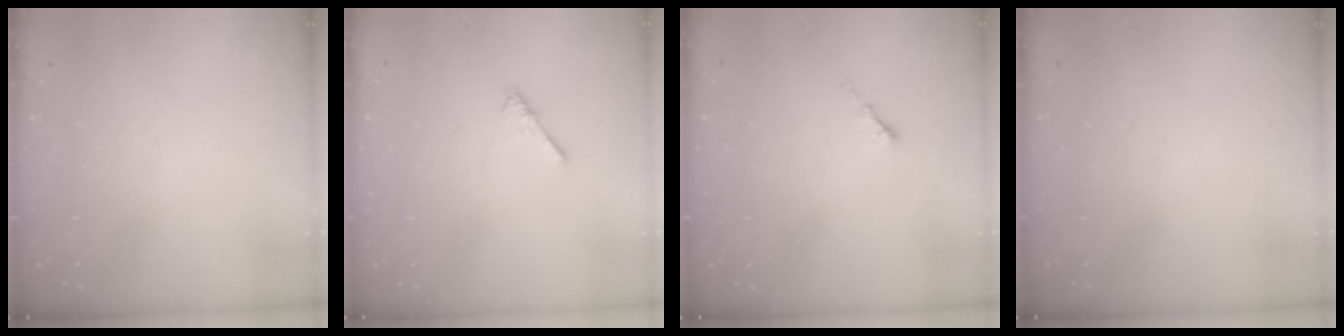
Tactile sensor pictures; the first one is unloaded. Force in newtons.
{"total": 0.0}
{"total": 1.1, "press": 1.0, "slide": 0.5}
{"total": 0.0}